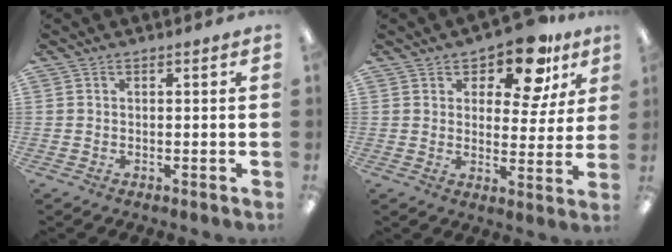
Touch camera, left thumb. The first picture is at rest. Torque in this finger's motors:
{"motor_torque": [-0.01, 0.13, -0.25, -0.13, 0.04]}